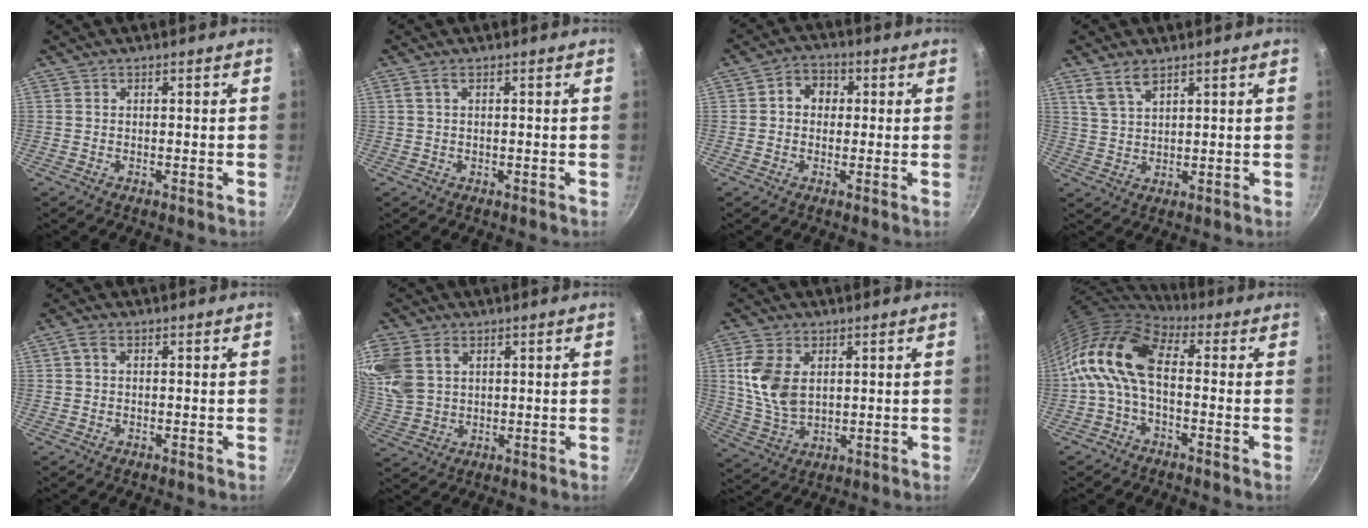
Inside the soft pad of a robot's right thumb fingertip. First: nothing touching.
{"total": 1.5, "force": [0.3, 0.4, 1.4], "torque": [-0.022, 0.001, 0.004]}
{"total": 5.6, "force": [0.8, 4.6, 3.1], "torque": [-0.022, 0.010, 0.000]}
{"total": 4.8, "force": [3.2, 2.0, 2.9], "torque": [-0.053, -0.015, 0.068]}
{"total": 2.0, "force": [0.5, 1.1, 1.5], "torque": [-0.032, 0.007, 0.009]}
{"total": 13.9, "force": [4.7, 10.2, 8.1], "torque": [-0.188, 0.007, 0.099]}
{"total": 10.6, "force": [2.5, 6.7, 7.8], "torque": [-0.149, -0.018, 0.054]}
{"total": 12.3, "force": [0.0, 6.9, 10.2], "torque": [-0.195, 0.026, -0.018]}